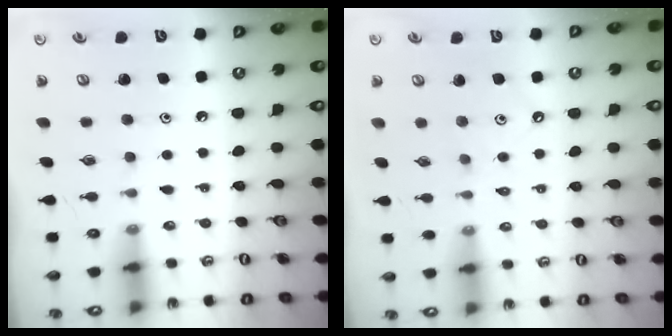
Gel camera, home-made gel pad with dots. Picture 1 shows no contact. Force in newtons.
{"total": 1.9, "press": 1.9, "slide": 0.3}